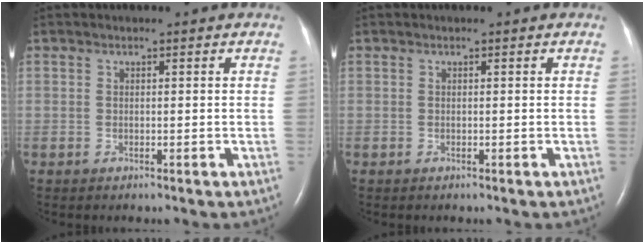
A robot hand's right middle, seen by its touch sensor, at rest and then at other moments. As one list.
[{"total": 0.0}]